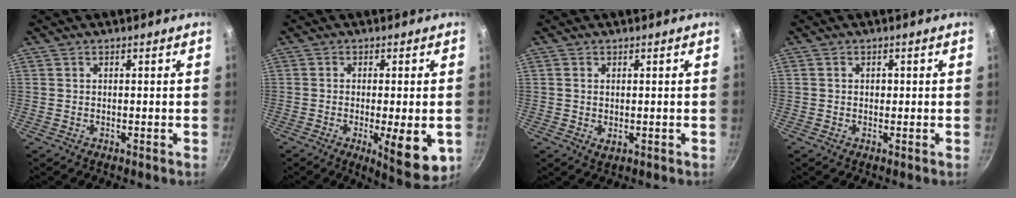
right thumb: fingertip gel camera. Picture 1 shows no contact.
{"total": 10.6, "force": [-2.6, 2.9, 9.8], "torque": [-0.127, -0.005, -0.028]}
{"total": 1.8, "force": [0.0, 1.1, 1.4], "torque": [-0.024, -0.004, 0.001]}
{"total": 1.0, "force": [0.0, 0.8, 0.6], "torque": [-0.005, 0.005, 0.000]}